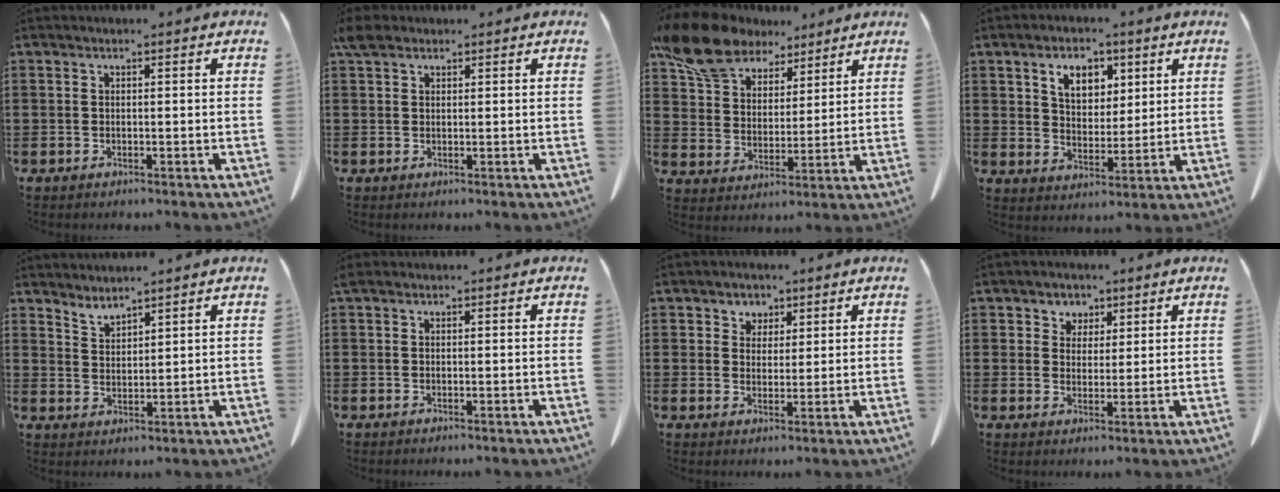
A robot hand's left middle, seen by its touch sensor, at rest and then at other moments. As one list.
[{"total": 2.5, "force": [1.9, 1.4, 1.0], "torque": [-0.025, 0.006, 0.037]}, {"total": 12.4, "force": [9.9, 5.6, 4.7], "torque": [-0.129, -0.032, 0.193]}, {"total": 6.4, "force": [3.6, 4.3, 3.0], "torque": [-0.056, 0.007, 0.061]}, {"total": 2.8, "force": [2.8, 0.0, 0.0], "torque": [-0.008, -0.011, 0.055]}, {"total": 0.5, "force": [0.4, 0.3, 0.2], "torque": [-0.006, 0.002, 0.008]}, {"total": 3.4, "force": [2.4, 2.4, 0.0], "torque": [-0.008, 0.002, 0.042]}, {"total": 3.6, "force": [2.5, 2.7, -0.1], "torque": [-0.009, 0.001, 0.043]}]